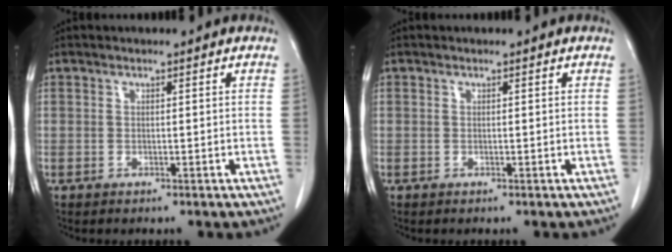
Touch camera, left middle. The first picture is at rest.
{"total": 0.0}